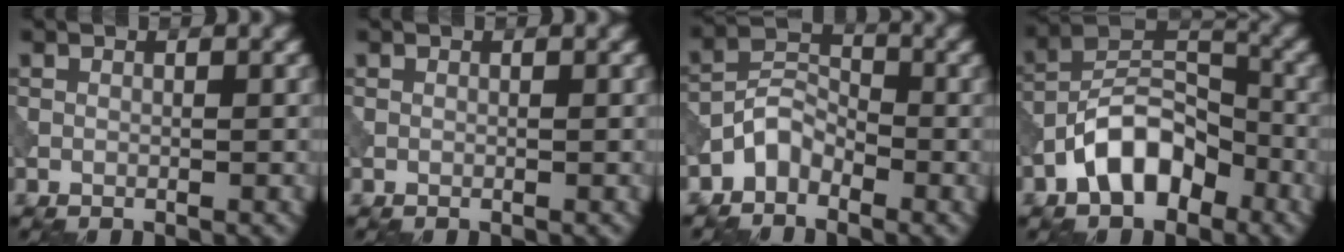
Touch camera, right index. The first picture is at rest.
{"total": 0.0}
{"total": 3.0, "force": [-2.1, 1.8, 1.2], "torque": [-0.016, 0.015, -0.050]}
{"total": 7.2, "force": [-4.0, 4.1, 4.5], "torque": [-0.067, 0.015, -0.083]}